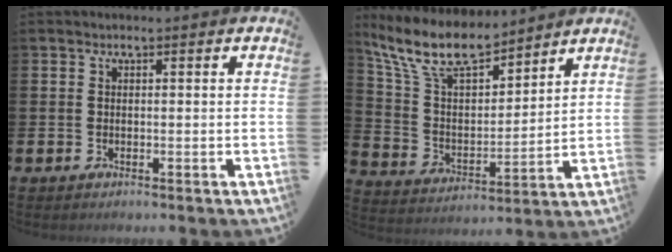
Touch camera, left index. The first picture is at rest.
{"total": 10.4, "force": [9.0, 3.0, 4.3], "torque": [-0.125, -0.047, 0.161]}